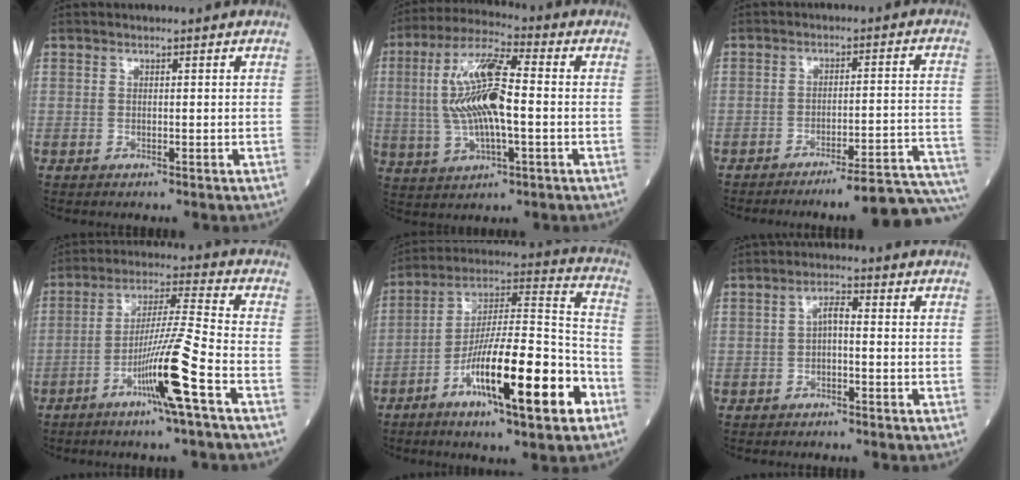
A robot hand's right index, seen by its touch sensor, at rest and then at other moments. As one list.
[{"total": 13.2, "force": [-0.1, 3.3, 12.8], "torque": [-0.266, 0.014, 0.000]}, {"total": 15.2, "force": [-14.1, -2.0, 5.2], "torque": [-0.001, 0.011, -0.179]}, {"total": 11.2, "force": [-5.2, -1.5, 9.9], "torque": [-0.186, -0.004, -0.097]}, {"total": 20.6, "force": [-8.9, 2.8, 18.3], "torque": [-0.308, -0.007, -0.146]}, {"total": 2.4, "force": [-0.4, 0.7, 2.2], "torque": [-0.037, 0.007, -0.008]}]